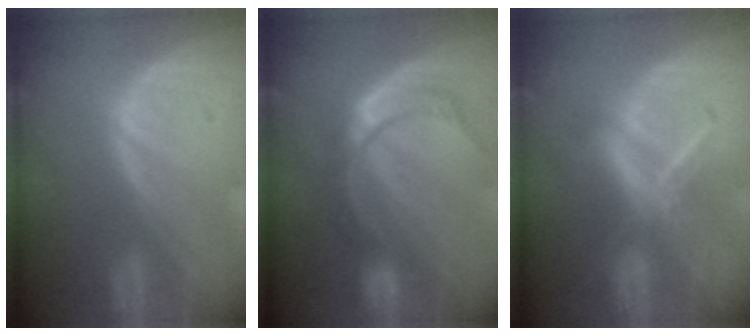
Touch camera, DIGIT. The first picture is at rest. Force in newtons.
{"total": 8.8, "press": 7.3, "slide": 4.9}
{"total": 5.5, "press": 5.5, "slide": 1.0}